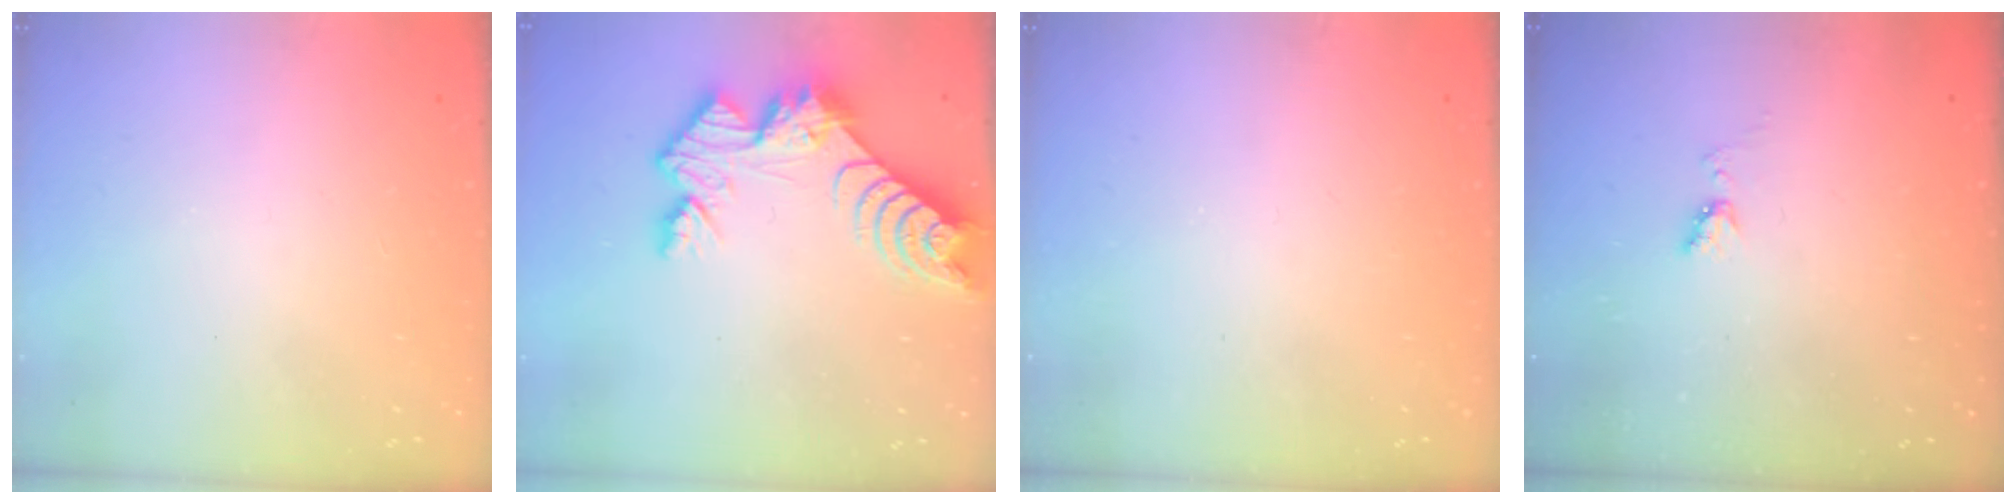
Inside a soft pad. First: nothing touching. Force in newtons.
{"total": 11.3, "press": 11.3, "slide": 0.8}
{"total": 0.0}
{"total": 4.0, "press": 3.9, "slide": 0.5}